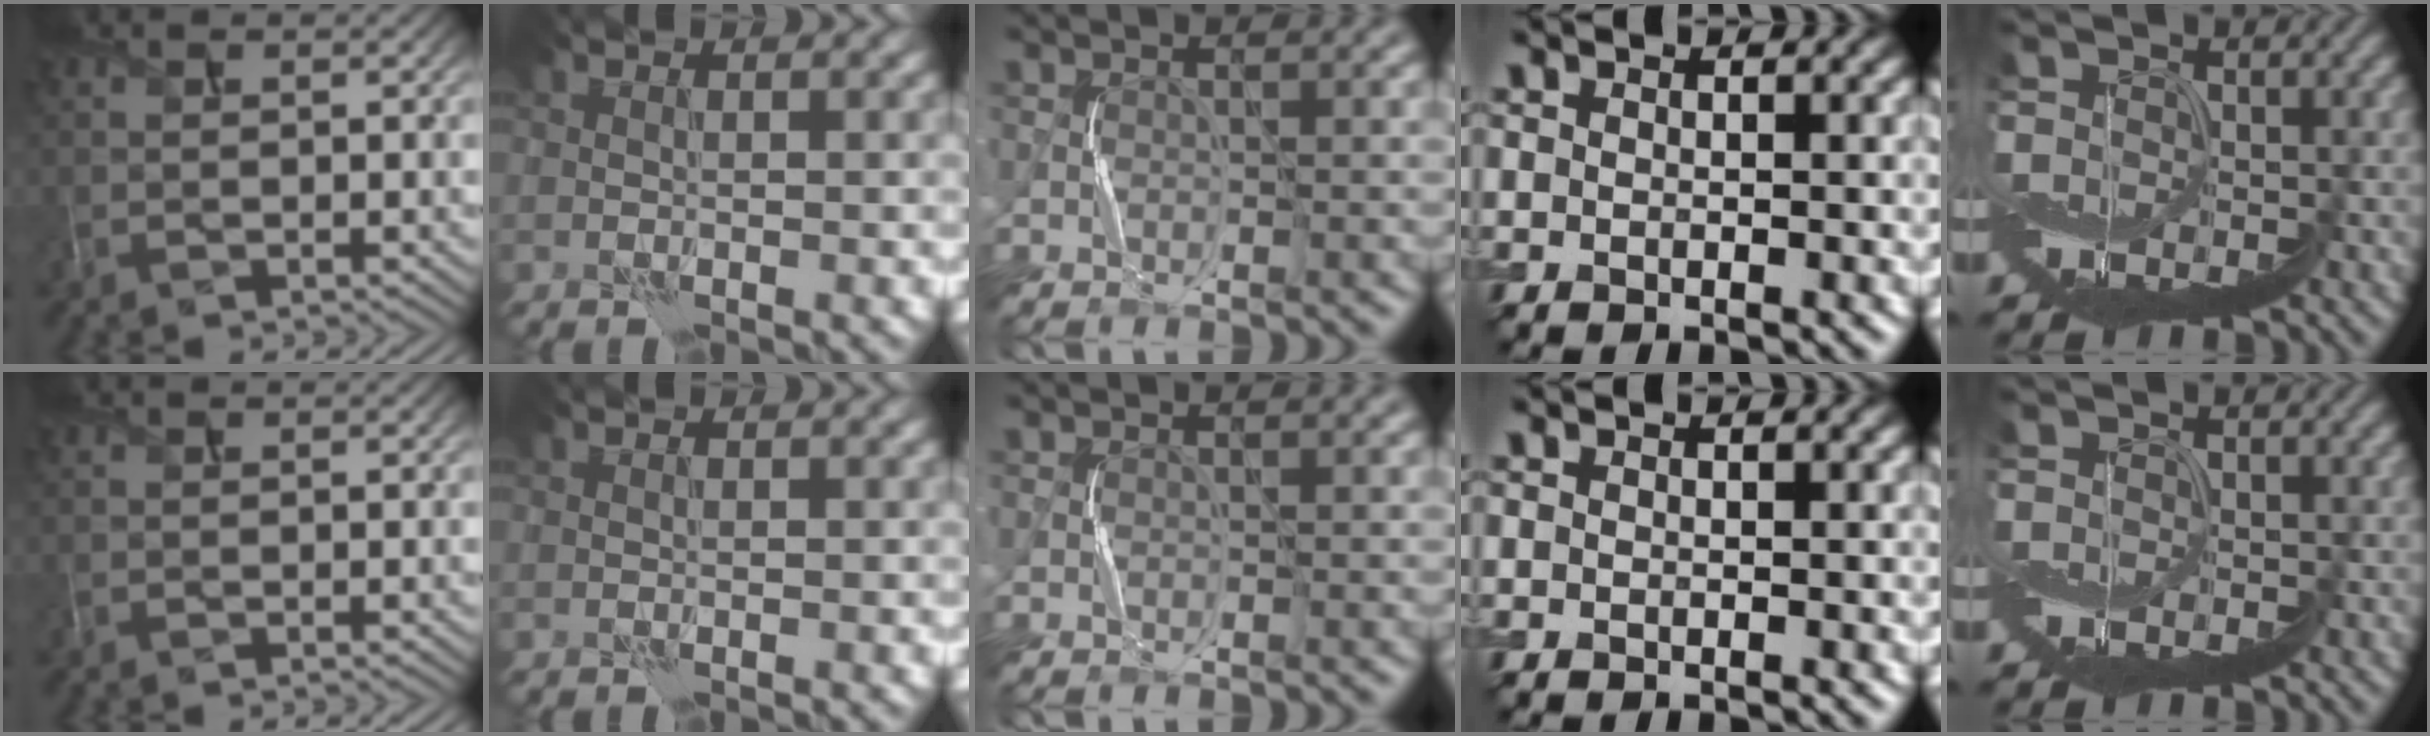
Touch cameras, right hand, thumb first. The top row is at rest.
{}